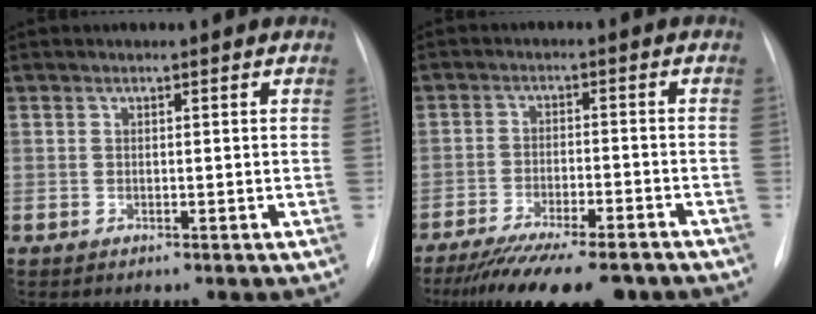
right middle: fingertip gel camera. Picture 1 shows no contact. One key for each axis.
{"total": 15.8, "fx": -13.1, "fy": 3.0, "fz": 8.2, "tx": -0.123, "ty": -0.020, "tz": -0.193}